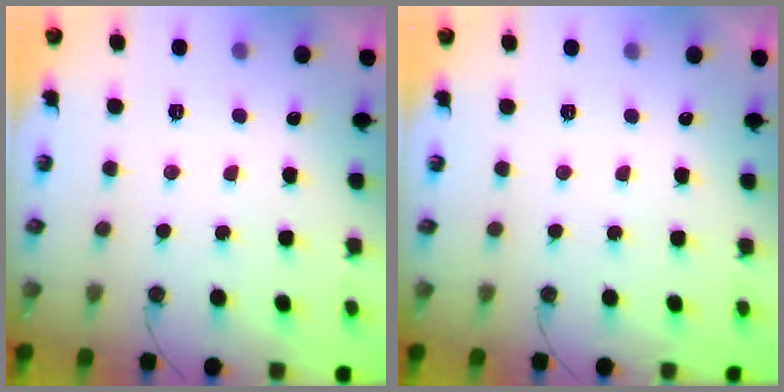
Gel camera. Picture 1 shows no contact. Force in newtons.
{"total": 0.0}